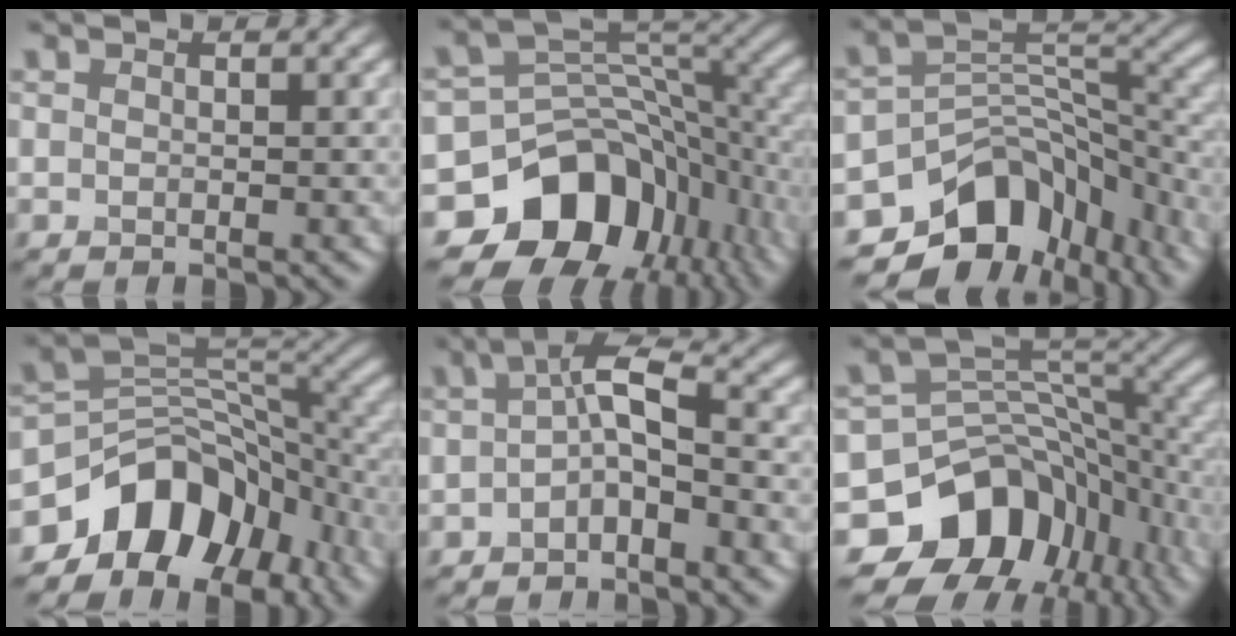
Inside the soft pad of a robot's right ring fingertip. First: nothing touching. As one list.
[{"total": 13.2, "force": [-6.6, 9.6, 6.2], "torque": [-0.108, -0.007, -0.110]}, {"total": 11.5, "force": [-7.6, 7.0, 5.1], "torque": [-0.084, -0.004, -0.119]}, {"total": 10.1, "force": [-6.0, 6.5, 4.8], "torque": [-0.060, 0.008, -0.114]}, {"total": 3.5, "force": [-0.8, 1.1, 3.2], "torque": [-0.058, 0.013, -0.023]}, {"total": 12.5, "force": [-6.1, 9.2, 5.8], "torque": [-0.107, -0.003, -0.104]}]